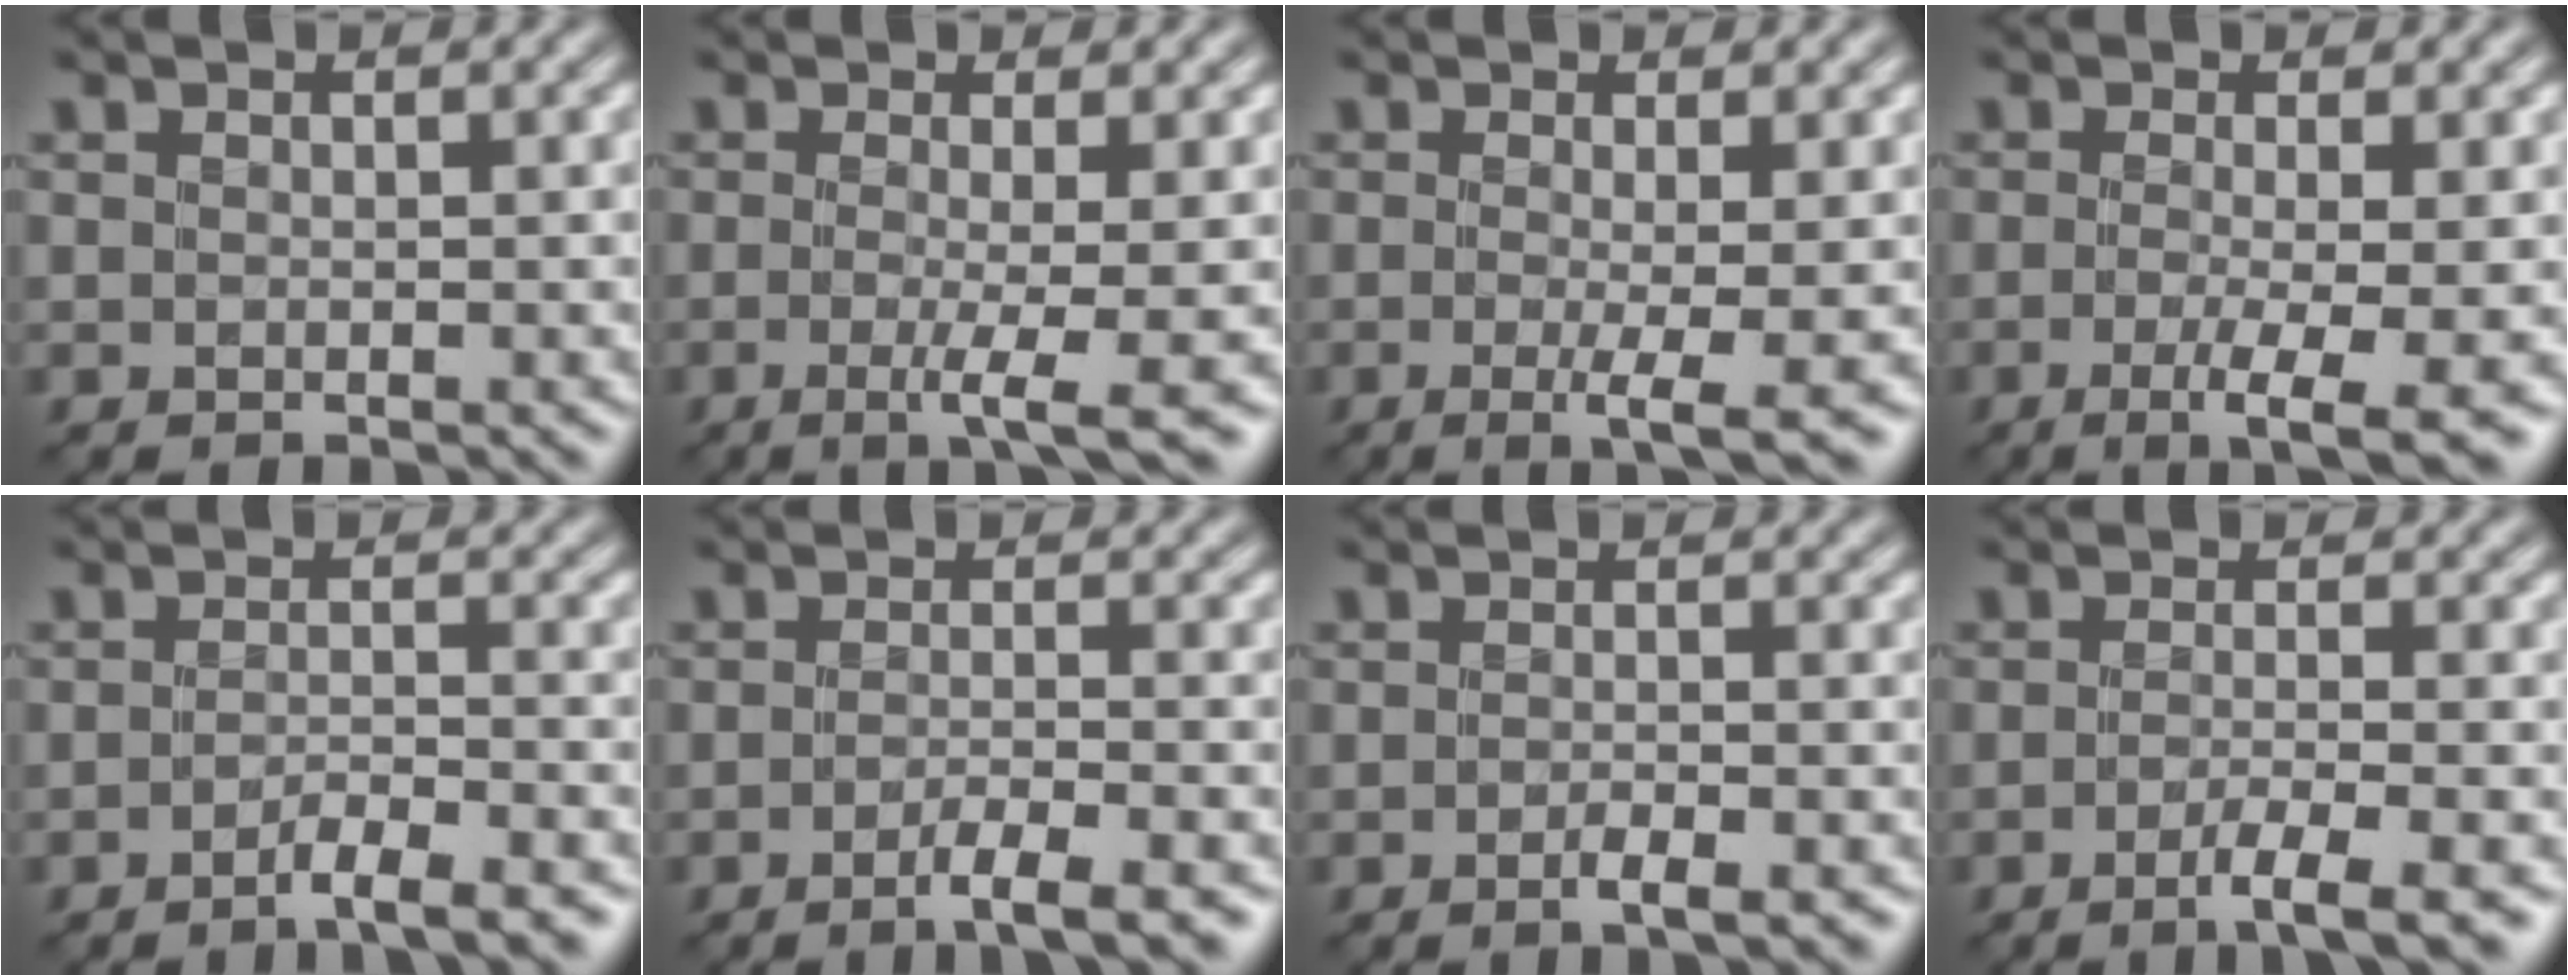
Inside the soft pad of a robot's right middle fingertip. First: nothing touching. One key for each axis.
{"total": 4.4, "fx": -1.0, "fy": 0.9, "fz": 4.2, "tx": -0.070, "ty": -0.011, "tz": -0.020}
{"total": 3.9, "fx": -0.8, "fy": 0.7, "fz": 3.8, "tx": -0.066, "ty": -0.013, "tz": -0.014}
{"total": 5.4, "fx": -2.0, "fy": 1.2, "fz": 4.9, "tx": -0.070, "ty": -0.012, "tz": -0.032}
{"total": 3.3, "fx": -2.4, "fy": 0.6, "fz": 2.2, "tx": -0.036, "ty": 0.004, "tz": -0.043}
{"total": 3.8, "fx": -2.4, "fy": 0.7, "fz": 2.9, "tx": -0.044, "ty": 0.002, "tz": -0.042}
{"total": 2.3, "fx": -1.4, "fy": 0.5, "fz": 1.8, "tx": -0.034, "ty": -0.001, "tz": -0.024}
{"total": 3.8, "fx": -2.2, "fy": 0.6, "fz": 3.1, "tx": -0.048, "ty": 0.000, "tz": -0.044}